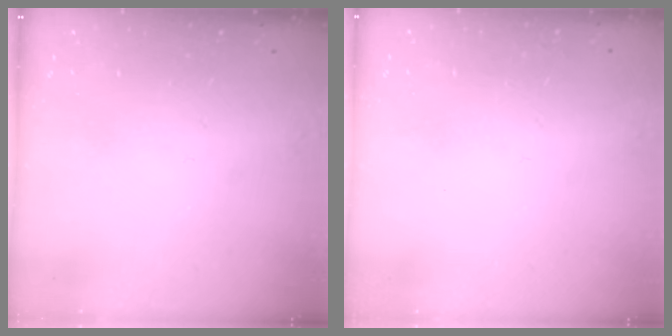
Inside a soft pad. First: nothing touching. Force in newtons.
{"total": 1.6, "press": 1.6, "slide": 0.1}